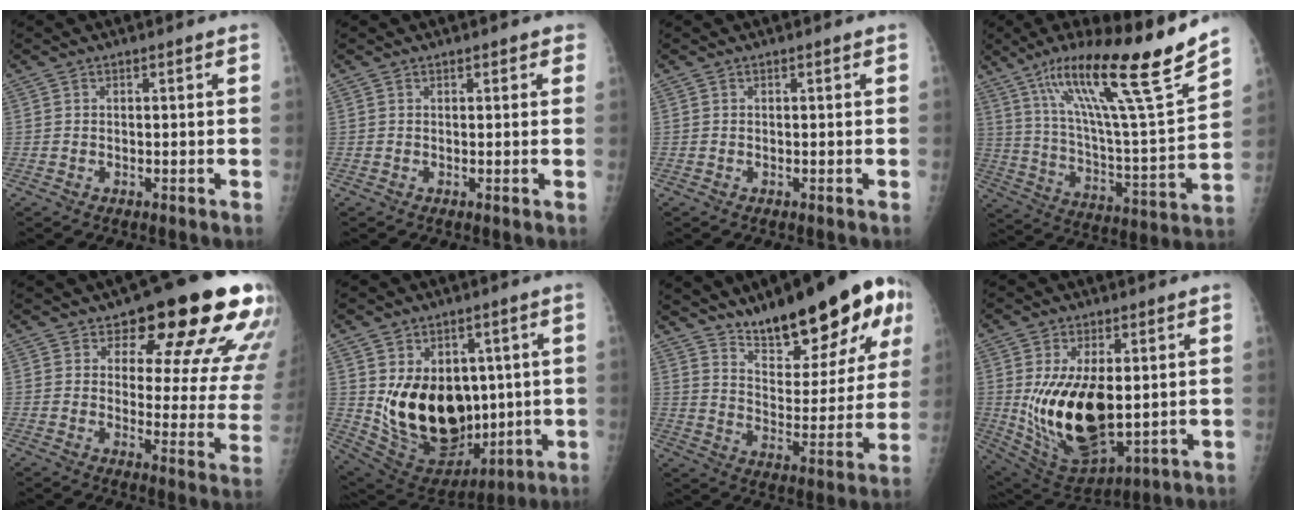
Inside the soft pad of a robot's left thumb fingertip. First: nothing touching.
{"total": 1.3, "force": [0.9, 0.7, 0.6], "torque": [0.007, -0.002, 0.005]}
{"total": 0.0}
{"total": 25.2, "force": [17.0, 1.7, 18.5], "torque": [-0.280, -0.061, 0.291]}
{"total": 19.7, "force": [13.1, 7.7, 12.6], "torque": [-0.111, -0.074, 0.154]}
{"total": 20.6, "force": [1.0, 14.3, 14.8], "torque": [-0.200, -0.023, 0.058]}
{"total": 23.4, "force": [15.2, 7.4, 16.2], "torque": [-0.194, -0.077, 0.236]}
{"total": 17.5, "force": [0.6, 9.1, 14.9], "torque": [-0.258, -0.023, 0.037]}